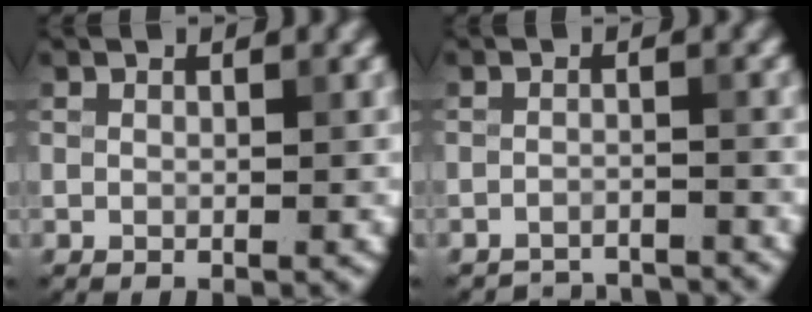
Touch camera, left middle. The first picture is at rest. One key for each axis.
{"total": 4.3, "fx": -4.3, "fy": 0.3, "fz": 0.3, "tx": -0.002, "ty": -0.003, "tz": -0.066}